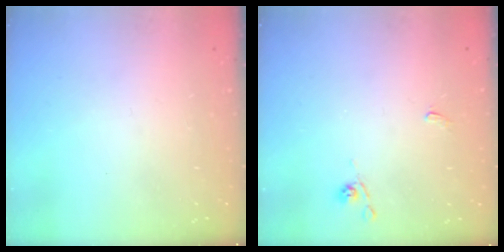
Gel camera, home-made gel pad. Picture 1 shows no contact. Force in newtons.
{"total": 1.6, "press": 1.4, "slide": 0.7}